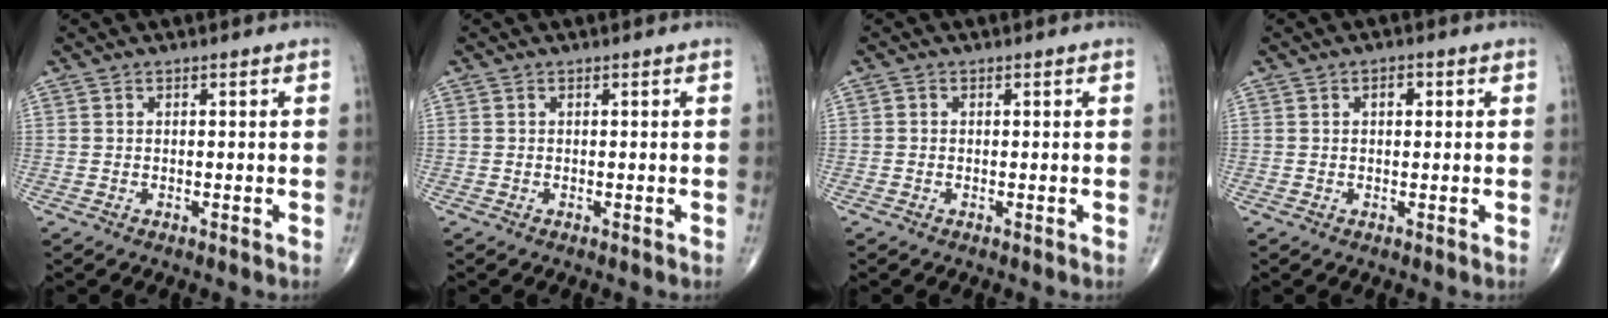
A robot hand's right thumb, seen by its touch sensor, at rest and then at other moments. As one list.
[{"total": 0.0}, {"total": 0.5, "force": [-0.1, 0.5, 0.2], "torque": [-0.003, 0.001, -0.005]}, {"total": 2.0, "force": [0.6, 1.1, 1.5], "torque": [-0.019, 0.003, 0.007]}]